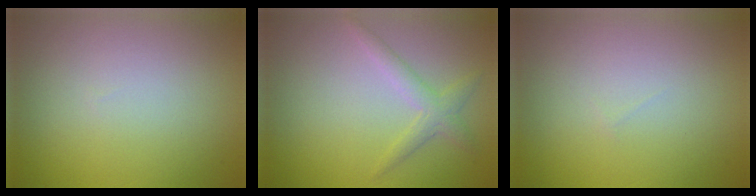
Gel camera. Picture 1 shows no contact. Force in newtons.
{"total": 2.0, "press": 2.0, "slide": 0.1}
{"total": 0.0}